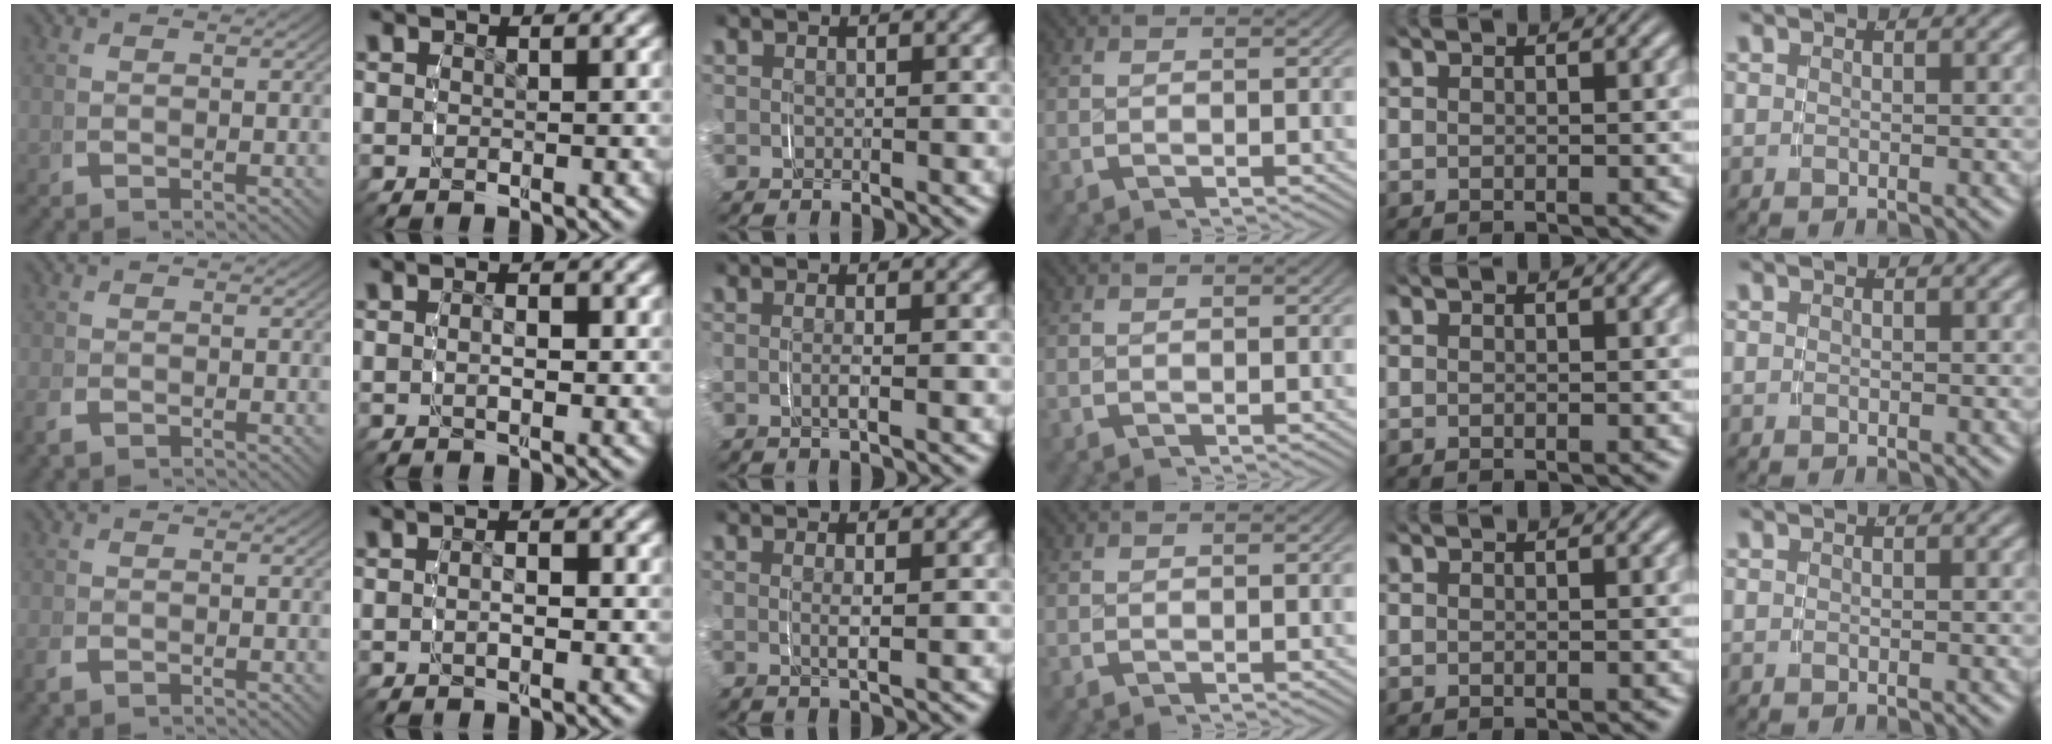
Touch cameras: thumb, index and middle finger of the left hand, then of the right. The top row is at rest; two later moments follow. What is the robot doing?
{"motion": "grasp_and_lifting", "object": "toothpaste"}